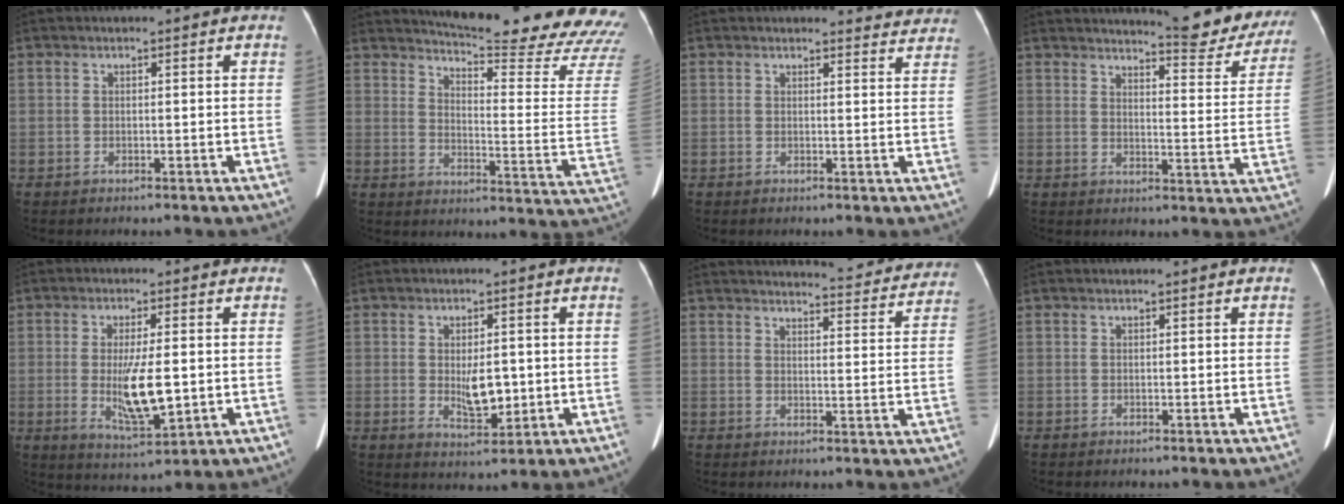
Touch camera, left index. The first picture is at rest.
{"total": 24.0, "force": [22.6, 0.8, 8.2], "torque": [-0.114, -0.130, 0.260]}
{"total": 6.1, "force": [5.8, 1.8, -0.1], "torque": [0.027, -0.014, 0.034]}
{"total": 13.5, "force": [12.9, 1.6, 3.7], "torque": [-0.032, -0.054, 0.138]}
{"total": 8.4, "force": [-0.6, 2.0, 8.1], "torque": [-0.152, -0.021, -0.003]}
{"total": 5.2, "force": [-0.2, 2.2, 4.7], "torque": [-0.081, -0.009, 0.005]}
{"total": 15.5, "force": [15.0, 1.9, 3.3], "torque": [-0.022, -0.051, 0.154]}
{"total": 0.0}